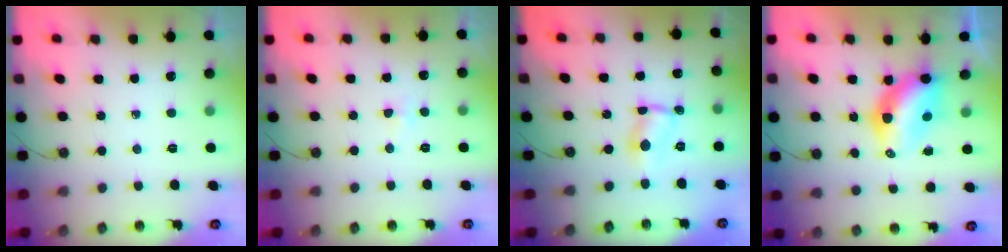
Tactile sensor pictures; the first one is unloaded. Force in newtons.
{"total": 3.0, "press": 2.9, "slide": 0.6}
{"total": 1.6, "press": 1.5, "slide": 0.1}
{"total": 6.9, "press": 6.9, "slide": 0.6}